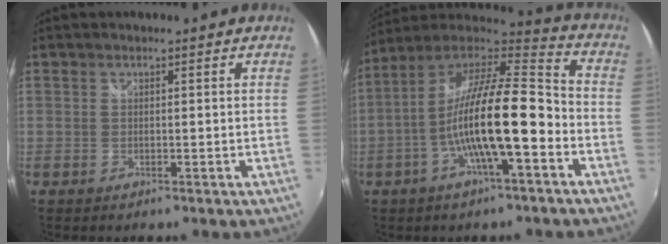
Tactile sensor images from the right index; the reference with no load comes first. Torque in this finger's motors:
{"motor_torque": [2.14, 0.00, 1.05, 0.21]}